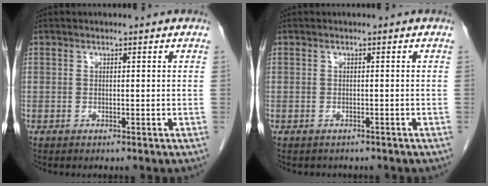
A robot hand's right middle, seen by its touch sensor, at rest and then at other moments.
{"total": 2.6, "force": [-2.3, 1.1, 0.6], "torque": [-0.017, -0.002, -0.026]}